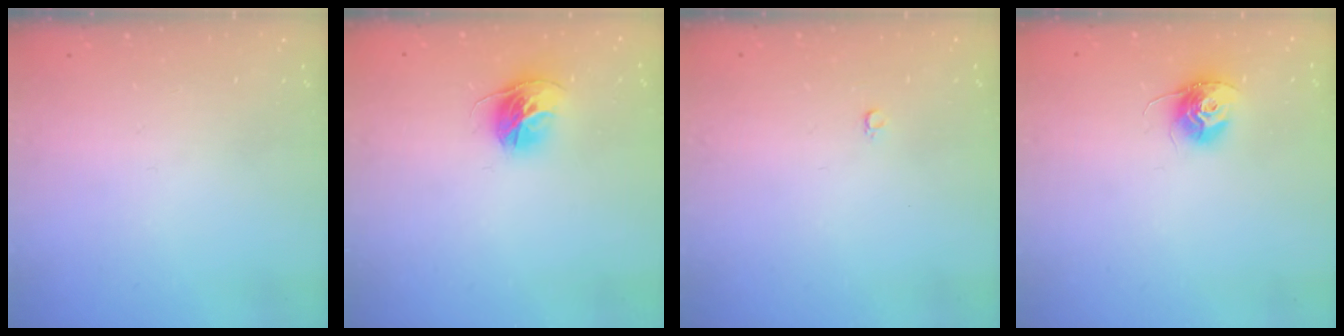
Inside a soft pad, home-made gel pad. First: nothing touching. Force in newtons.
{"total": 11.2, "press": 11.2, "slide": 1.1}
{"total": 2.4, "press": 2.4, "slide": 0.2}
{"total": 11.2, "press": 11.2, "slide": 0.7}